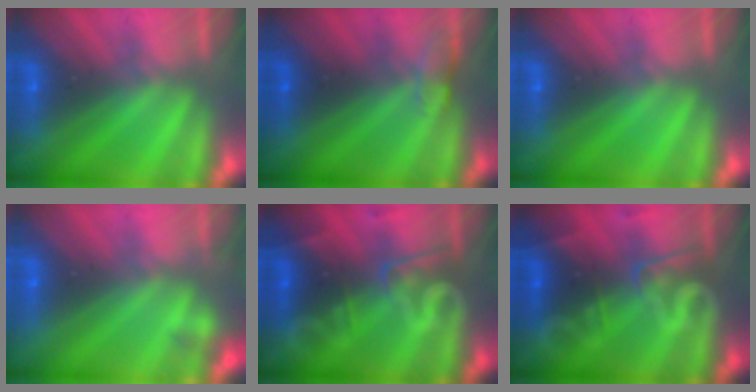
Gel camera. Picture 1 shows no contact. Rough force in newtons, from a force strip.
{"total": 2.7}
{"total": 0.0}
{"total": 2.2}
{"total": 2.7}
{"total": 2.7}